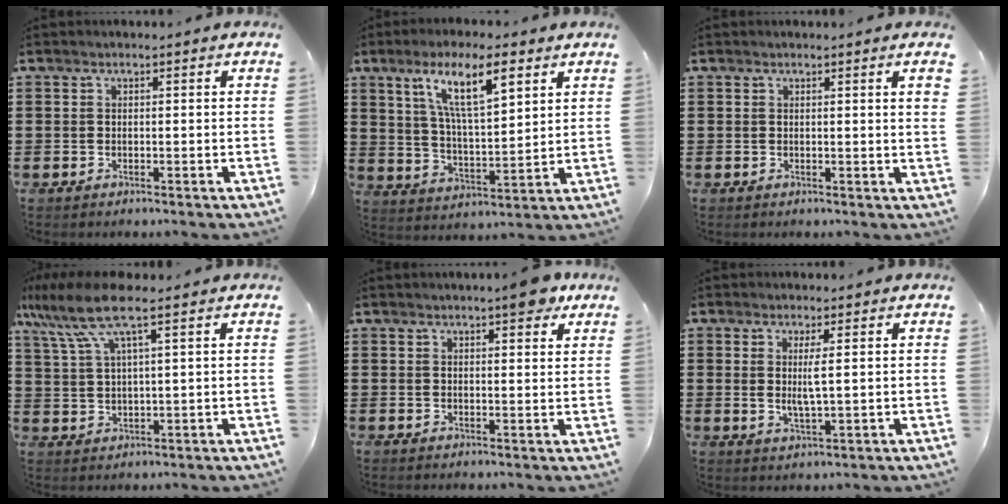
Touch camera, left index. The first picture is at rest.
{"total": 10.9, "force": [6.0, 3.1, 8.5], "torque": [-0.163, -0.006, 0.102]}
{"total": 1.8, "force": [0.8, 0.0, 1.6], "torque": [-0.033, -0.001, 0.015]}
{"total": 8.7, "force": [5.1, 1.5, 6.9], "torque": [-0.163, -0.009, 0.088]}
{"total": 5.0, "force": [3.8, 1.0, 3.1], "torque": [-0.046, -0.008, 0.063]}
{"total": 3.4, "force": [0.8, 0.2, 3.3], "torque": [-0.064, -0.004, 0.013]}